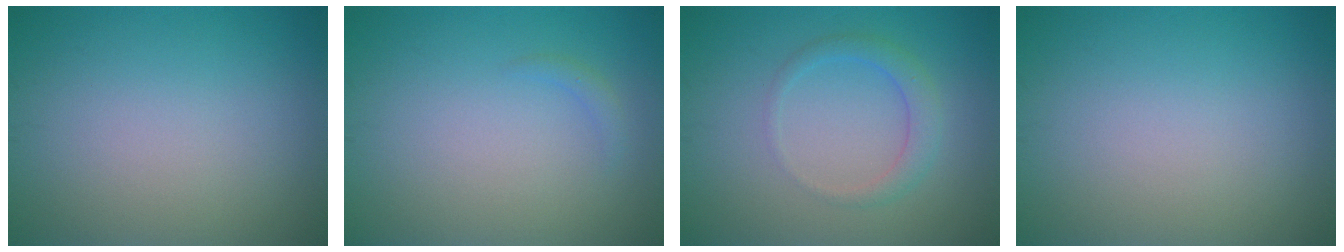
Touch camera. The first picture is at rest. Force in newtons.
{"total": 0.8, "press": 0.8, "slide": 0.1}
{"total": 2.2, "press": 2.2, "slide": 0.1}
{"total": 0.0}